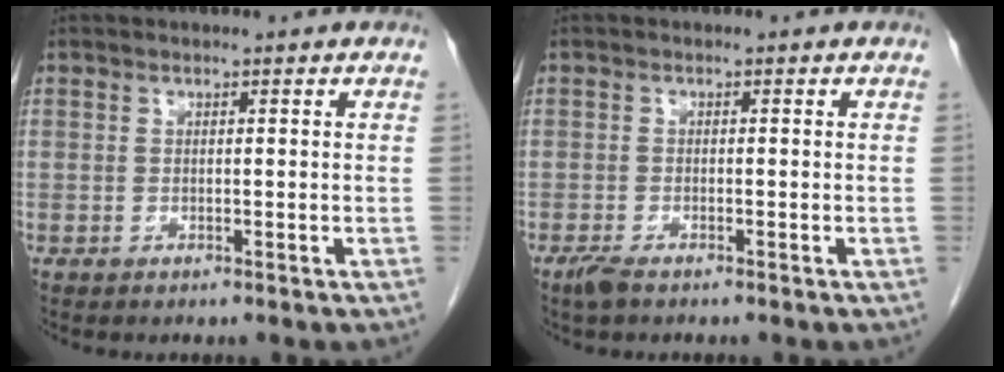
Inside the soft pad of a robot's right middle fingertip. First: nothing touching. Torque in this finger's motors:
{"motor_torque": [0.03, 0.13, -0.01, 0.00]}